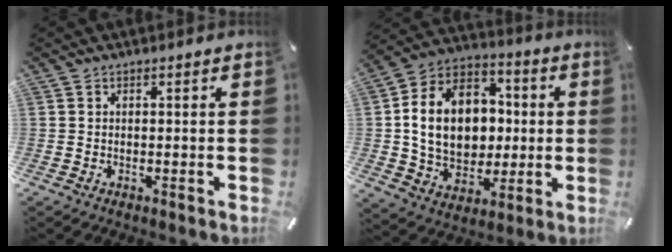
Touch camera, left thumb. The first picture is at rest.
{"total": 16.6, "force": [-0.1, 13.8, 9.2], "torque": [-0.195, 0.007, 0.006]}